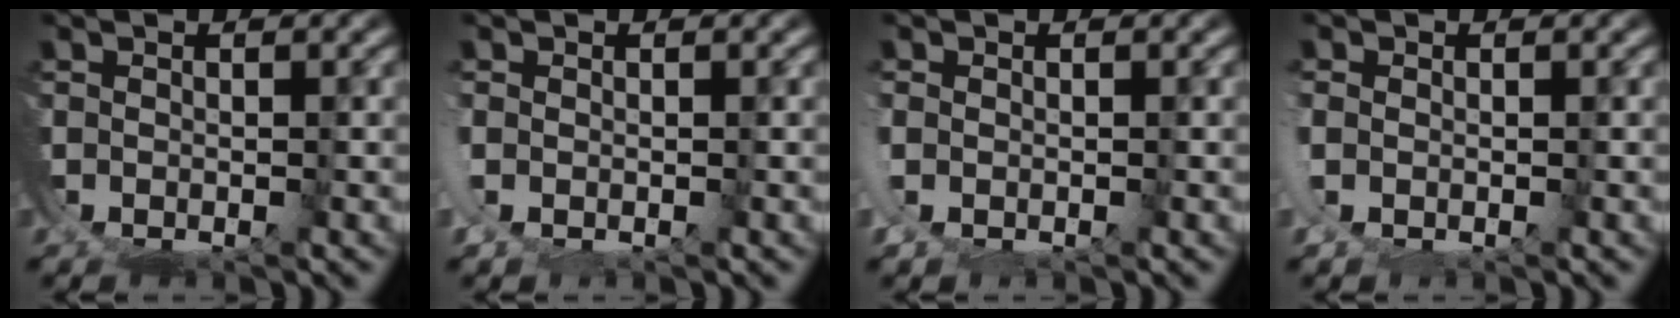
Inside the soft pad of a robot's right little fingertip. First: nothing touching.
{"total": 0.9, "force": [0.8, -0.3, -0.1], "torque": [-0.006, 0.004, 0.010]}
{"total": 0.6, "force": [0.6, 0.1, -0.1], "torque": [-0.009, 0.005, 0.006]}
{"total": 0.9, "force": [0.8, -0.1, -0.2], "torque": [-0.006, 0.006, 0.010]}